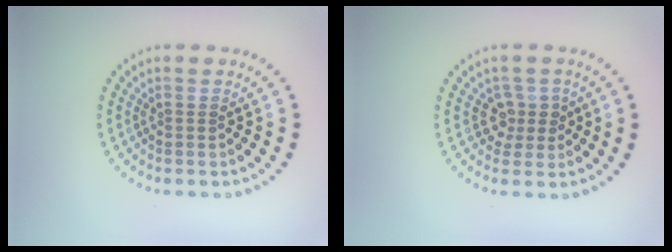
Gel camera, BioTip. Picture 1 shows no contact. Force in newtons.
{"total": 2.0, "press": 1.6, "slide": 1.2}